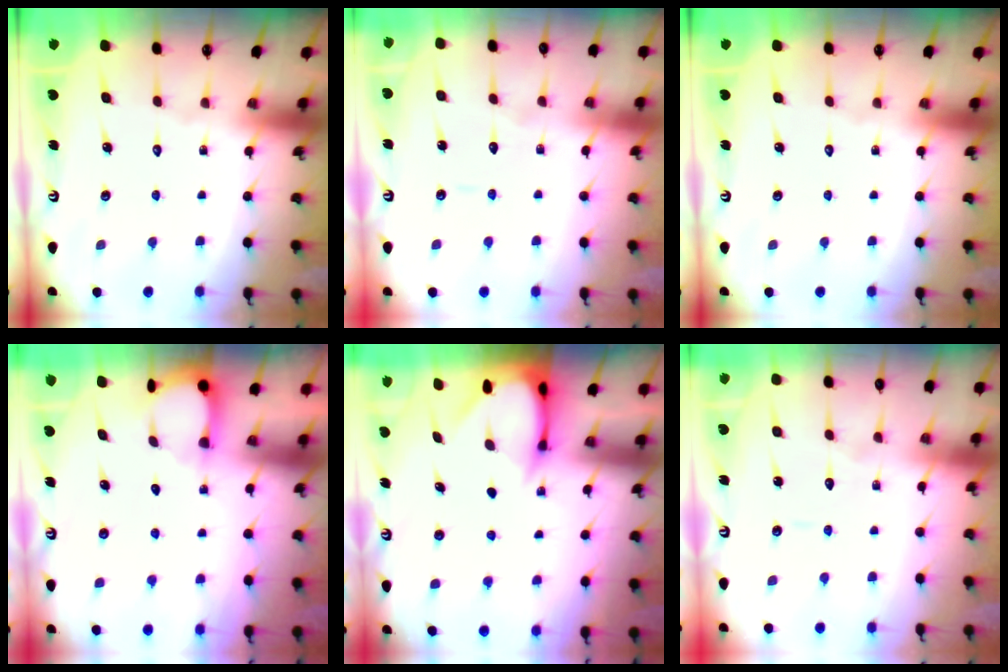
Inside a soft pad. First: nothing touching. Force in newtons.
{"total": 3.9, "press": 3.9, "slide": 0.4}
{"total": 0.0}
{"total": 3.1, "press": 3.1, "slide": 0.4}
{"total": 3.4, "press": 3.4, "slide": 0.3}
{"total": 3.9, "press": 3.9, "slide": 0.4}